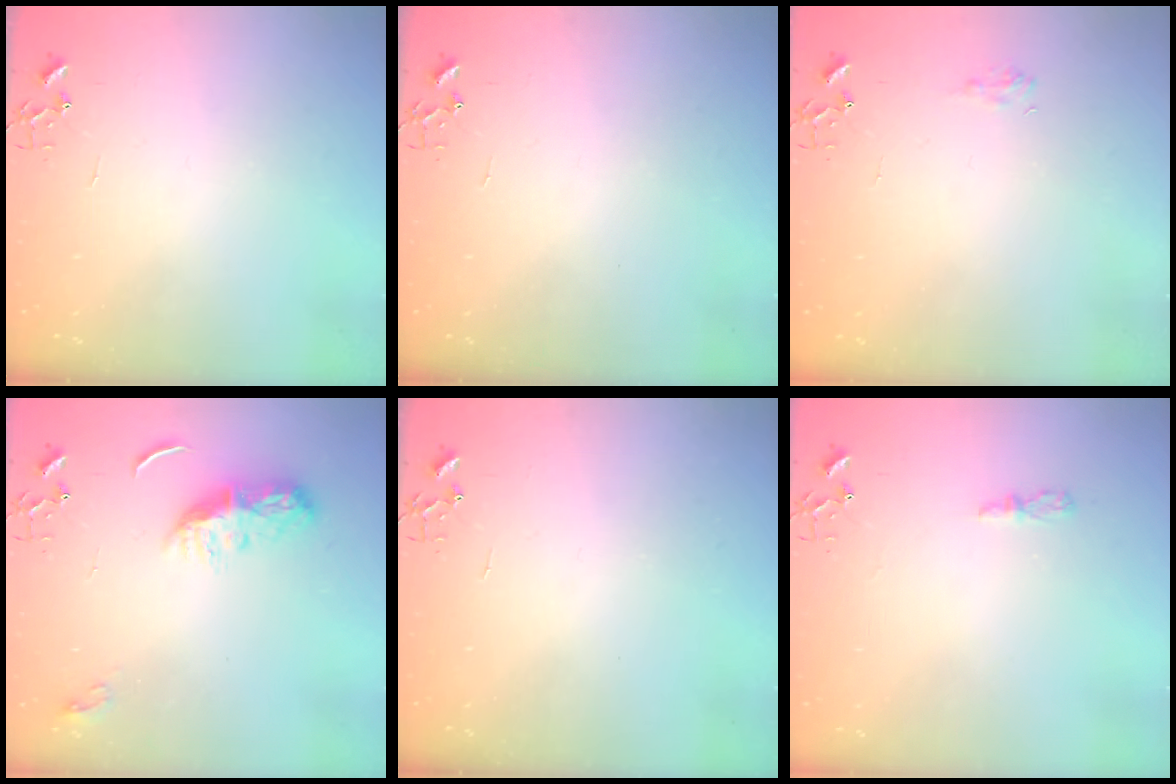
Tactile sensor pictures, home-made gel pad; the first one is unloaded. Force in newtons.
{"total": 0.0}
{"total": 6.9, "press": 6.8, "slide": 0.8}
{"total": 8.9, "press": 8.9, "slide": 0.1}
{"total": 0.0}
{"total": 4.0, "press": 4.0, "slide": 0.5}